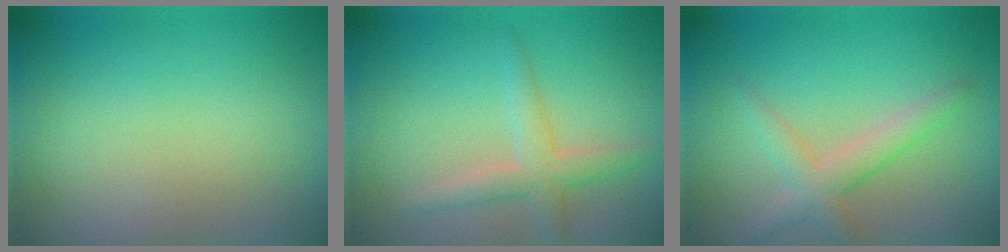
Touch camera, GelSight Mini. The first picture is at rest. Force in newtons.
{"total": 2.6, "press": 2.6, "slide": 0.1}
{"total": 2.8, "press": 2.8, "slide": 0.2}